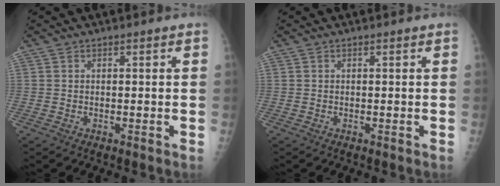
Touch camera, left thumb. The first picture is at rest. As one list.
[{"total": 0.0}]